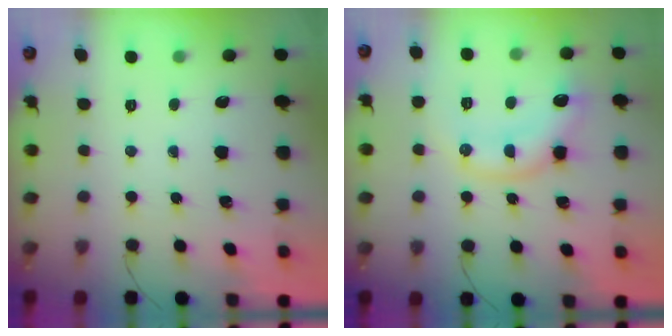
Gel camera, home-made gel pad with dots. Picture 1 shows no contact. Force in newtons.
{"total": 12.1, "press": 12.1, "slide": 0.4}